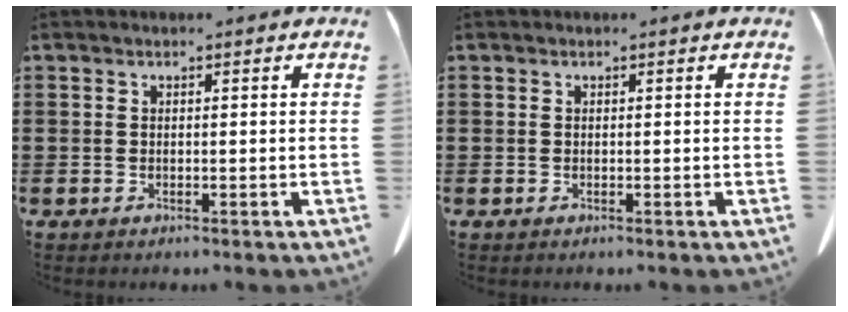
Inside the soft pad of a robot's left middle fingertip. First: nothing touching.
{"total": 0.0}